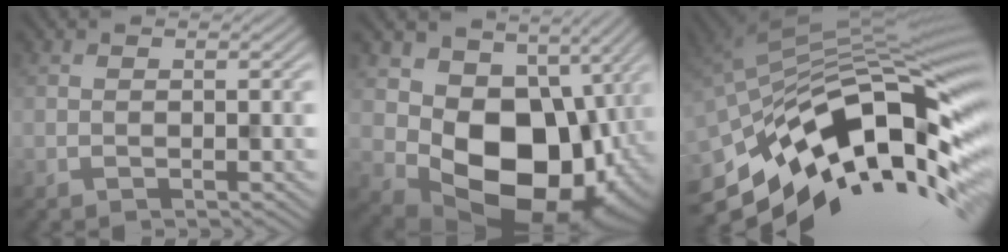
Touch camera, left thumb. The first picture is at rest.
{"total": 15.3, "force": [0.0, 11.7, 10.0], "torque": [-0.152, -0.048, 0.015]}
{"total": 15.1, "force": [-7.0, 5.7, 12.0], "torque": [-0.213, 0.002, -0.135]}